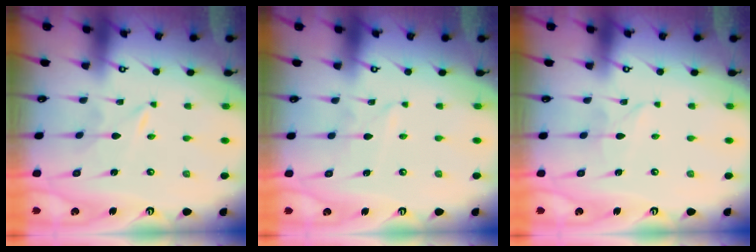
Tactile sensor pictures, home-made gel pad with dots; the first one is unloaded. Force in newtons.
{"total": 2.1, "press": 2.1, "slide": 0.3}
{"total": 2.7, "press": 2.7, "slide": 0.3}